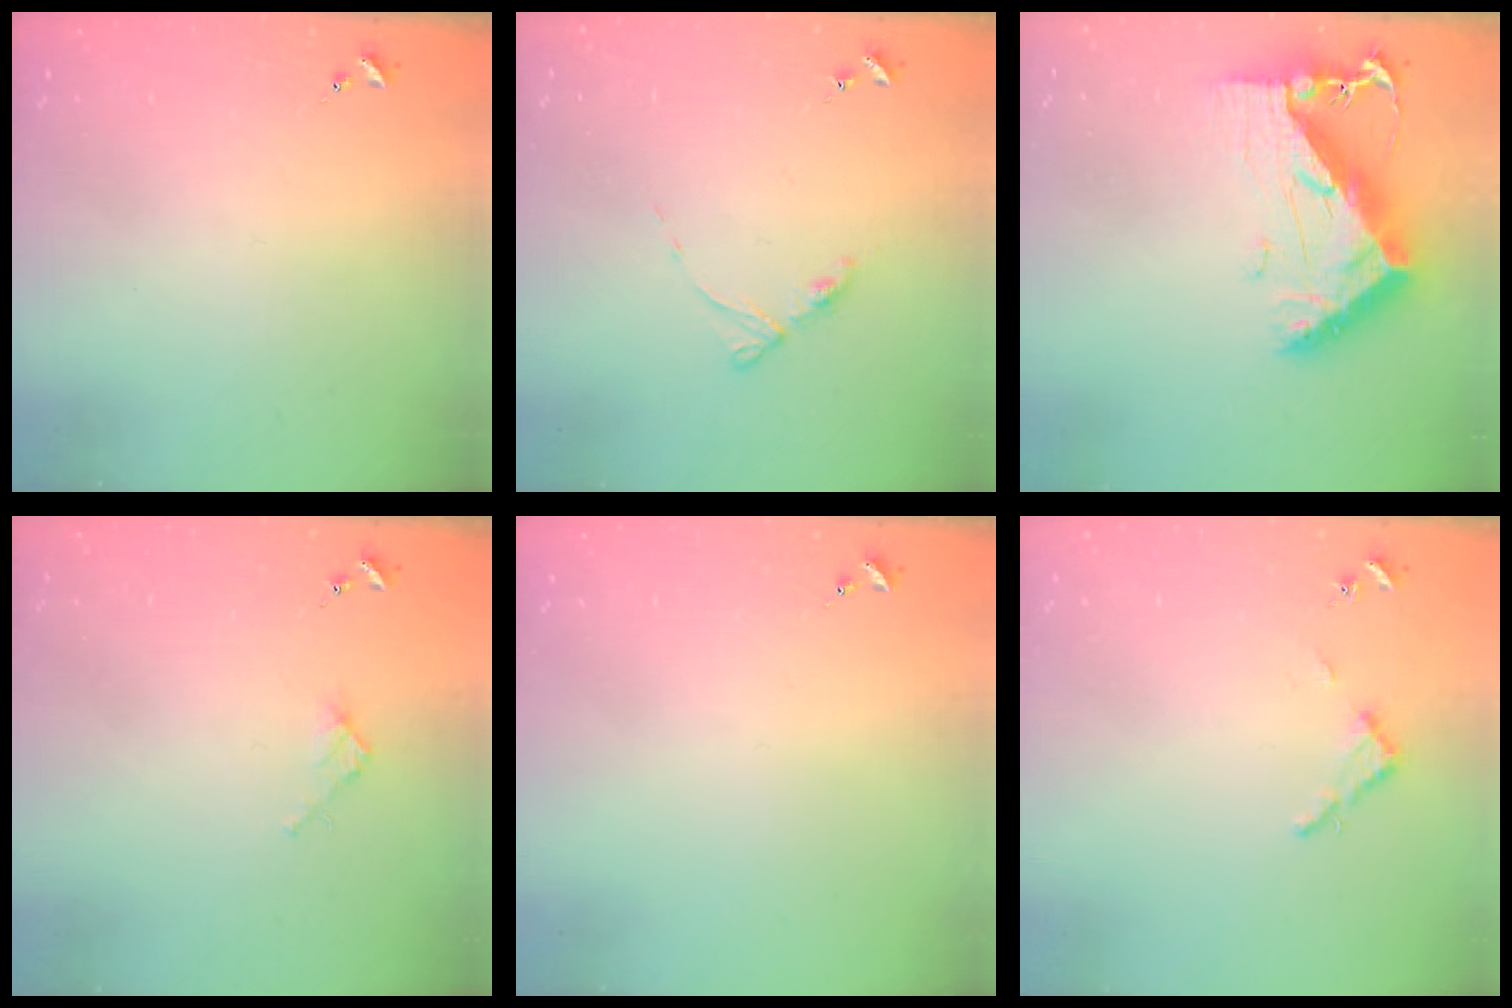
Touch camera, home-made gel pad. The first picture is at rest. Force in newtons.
{"total": 5.2, "press": 5.1, "slide": 0.6}
{"total": 12.5, "press": 12.4, "slide": 1.1}
{"total": 2.7, "press": 2.7, "slide": 0.3}
{"total": 0.0}
{"total": 2.8, "press": 2.8, "slide": 0.3}